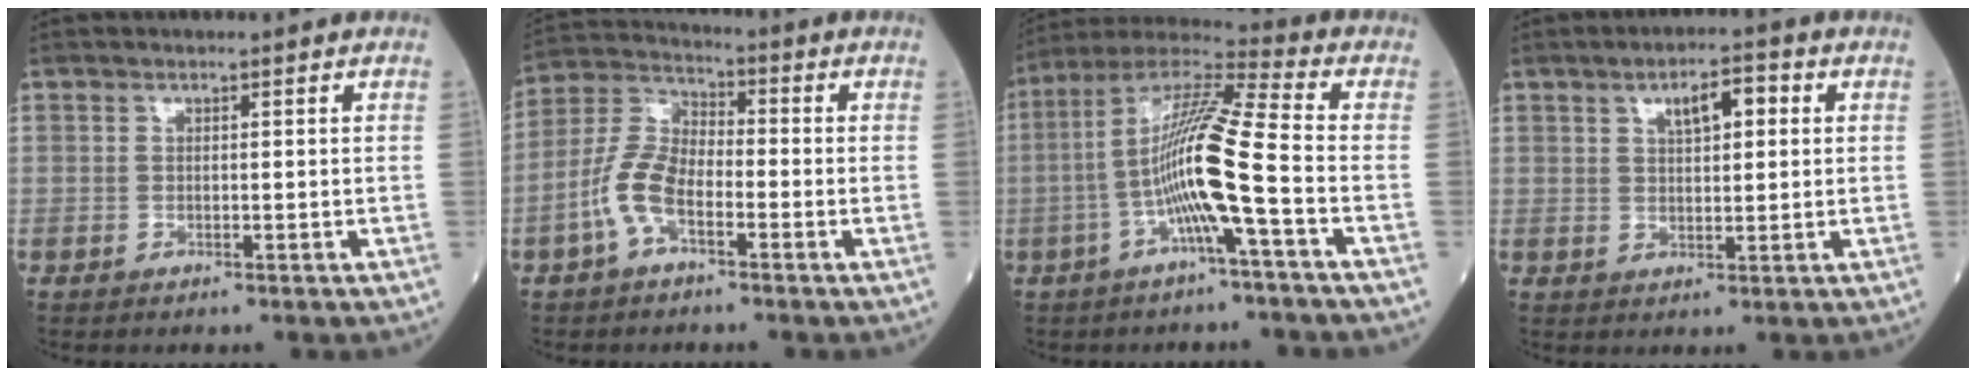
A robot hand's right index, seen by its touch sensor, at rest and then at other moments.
{"total": 8.2, "force": [-3.3, 3.7, 6.5], "torque": [-0.152, 0.014, -0.072]}
{"total": 13.3, "force": [-3.3, -0.4, 12.9], "torque": [-0.250, 0.015, -0.071]}
{"total": 5.4, "force": [2.0, 2.2, 4.5], "torque": [-0.070, 0.012, 0.030]}